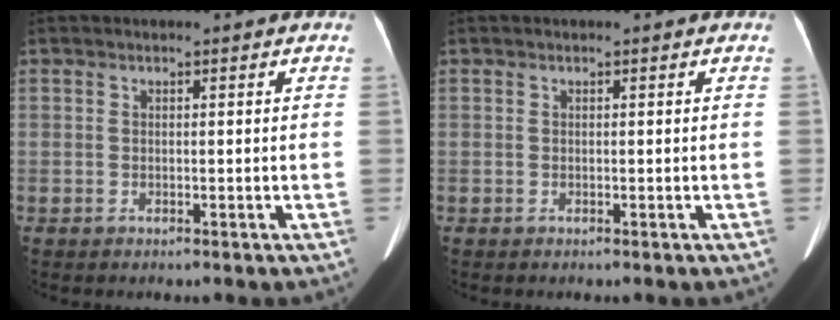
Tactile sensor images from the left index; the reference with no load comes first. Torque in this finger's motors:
{"motor_torque": [0.00, 0.00, 0.00, 0.00]}